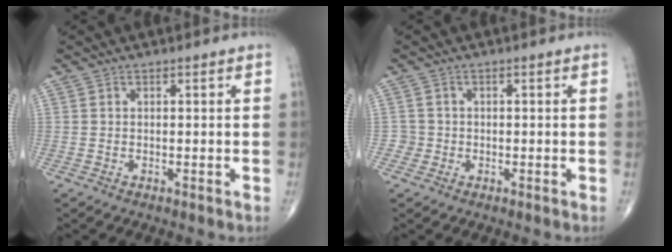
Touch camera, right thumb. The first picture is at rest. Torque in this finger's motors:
{"motor_torque": [-0.05, -0.13, 0.08, 0.01, 0.04]}